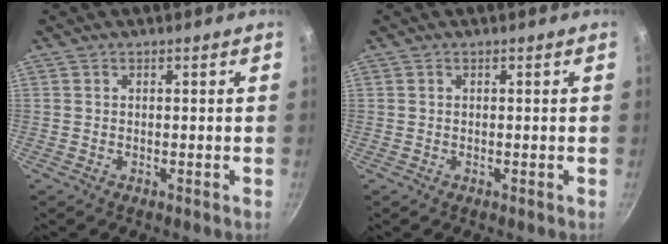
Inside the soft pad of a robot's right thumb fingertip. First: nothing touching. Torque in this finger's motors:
{"motor_torque": [0.00, 0.00, 0.31, 0.01, 0.02]}